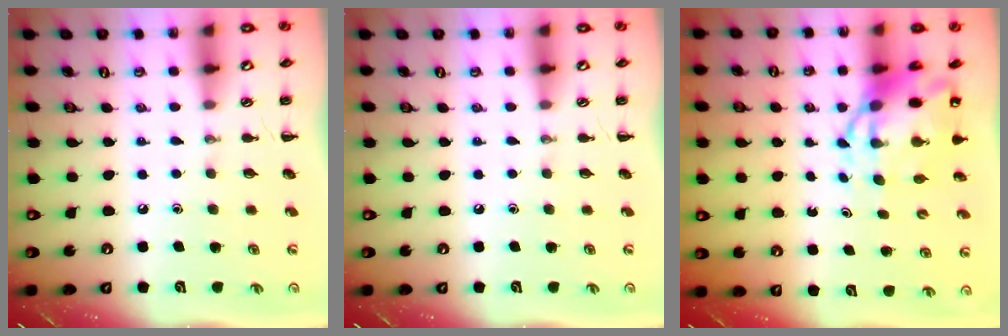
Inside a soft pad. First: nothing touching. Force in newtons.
{"total": 0.0}
{"total": 9.0, "press": 8.7, "slide": 2.3}